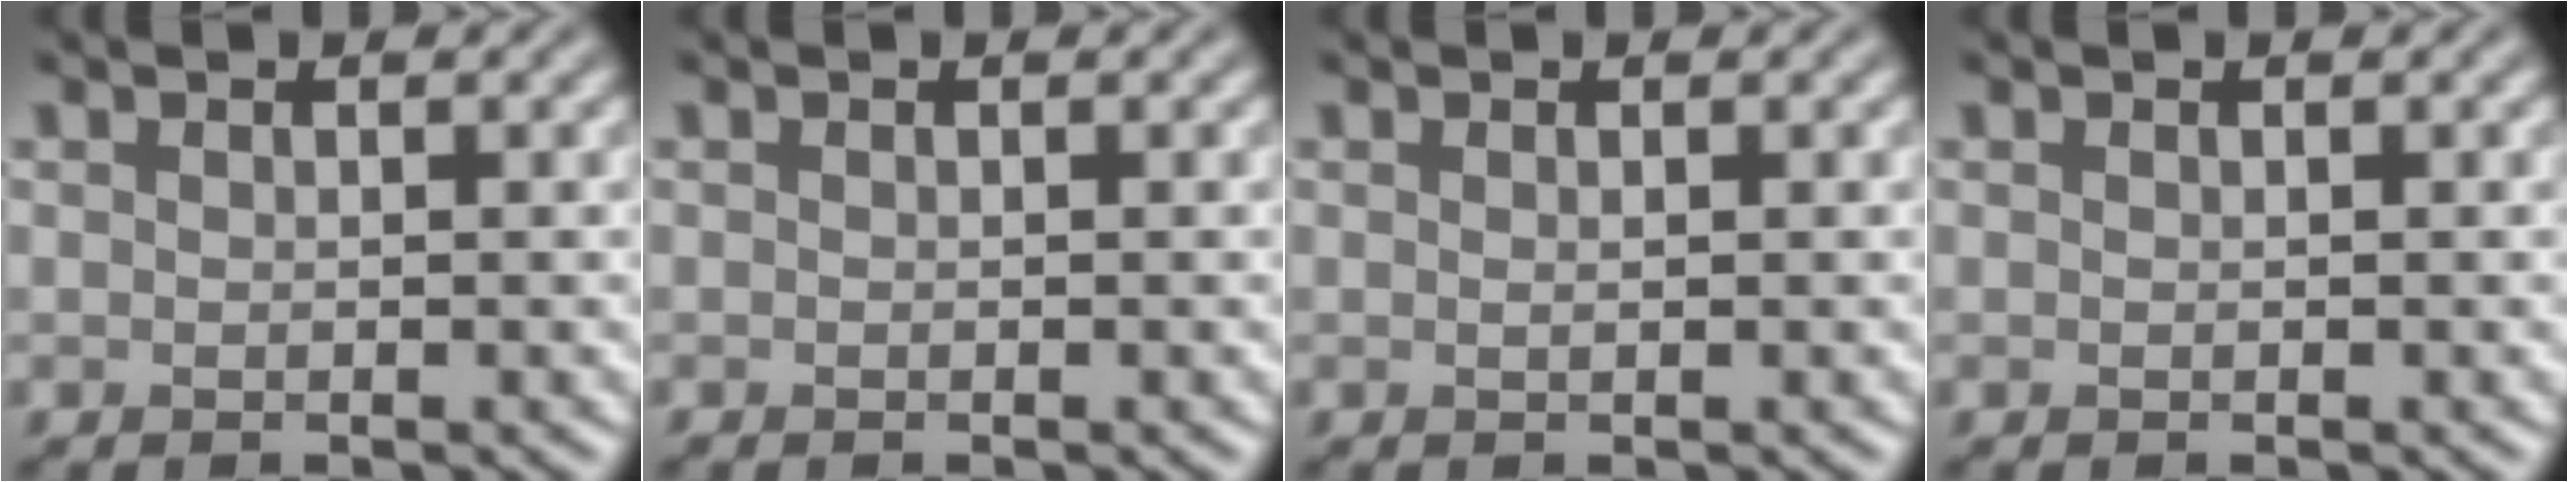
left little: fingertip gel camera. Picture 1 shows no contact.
{"total": 0.0}
{"total": 0.0}
{"total": 0.0}